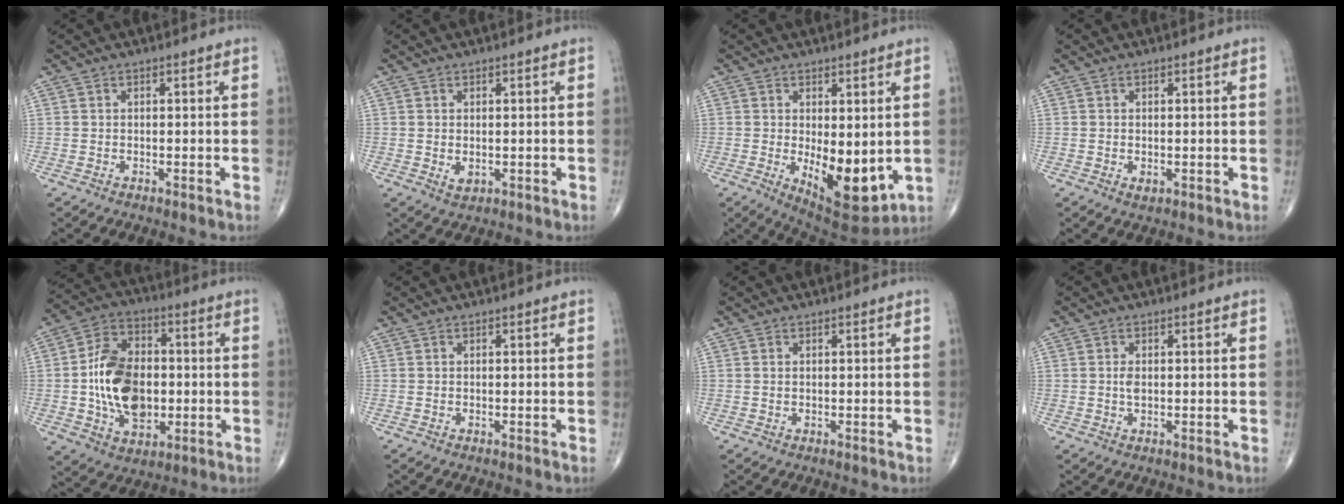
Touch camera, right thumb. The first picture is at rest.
{"total": 2.0, "force": [-0.1, 1.3, 1.5], "torque": [-0.023, -0.006, 0.005]}
{"total": 12.1, "force": [-1.5, 5.4, 10.7], "torque": [-0.135, -0.029, -0.004]}
{"total": 1.1, "force": [-0.2, 0.7, 0.9], "torque": [-0.013, -0.004, -0.001]}
{"total": 16.7, "force": [-1.0, 11.2, 12.4], "torque": [-0.196, 0.015, -0.012]}
{"total": 0.0}
{"total": 0.5, "force": [0.2, 0.3, 0.4], "torque": [-0.008, 0.001, 0.004]}
{"total": 1.7, "force": [0.1, 0.9, 1.4], "torque": [-0.027, -0.002, 0.003]}